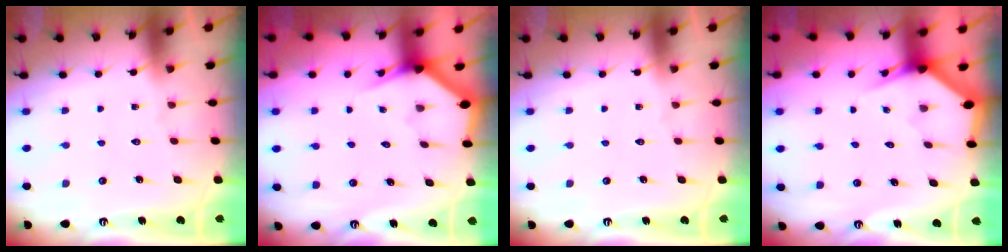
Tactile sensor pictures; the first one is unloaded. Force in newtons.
{"total": 2.7, "press": 2.7, "slide": 0.1}
{"total": 0.0}
{"total": 2.9, "press": 2.9, "slide": 0.1}